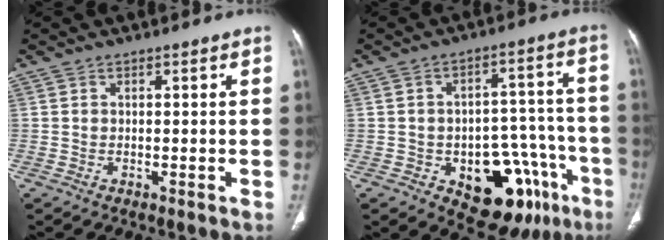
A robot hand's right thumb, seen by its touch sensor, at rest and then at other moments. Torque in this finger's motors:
{"motor_torque": [5.01, 0.00, 0.82, -1.05, 0.05]}